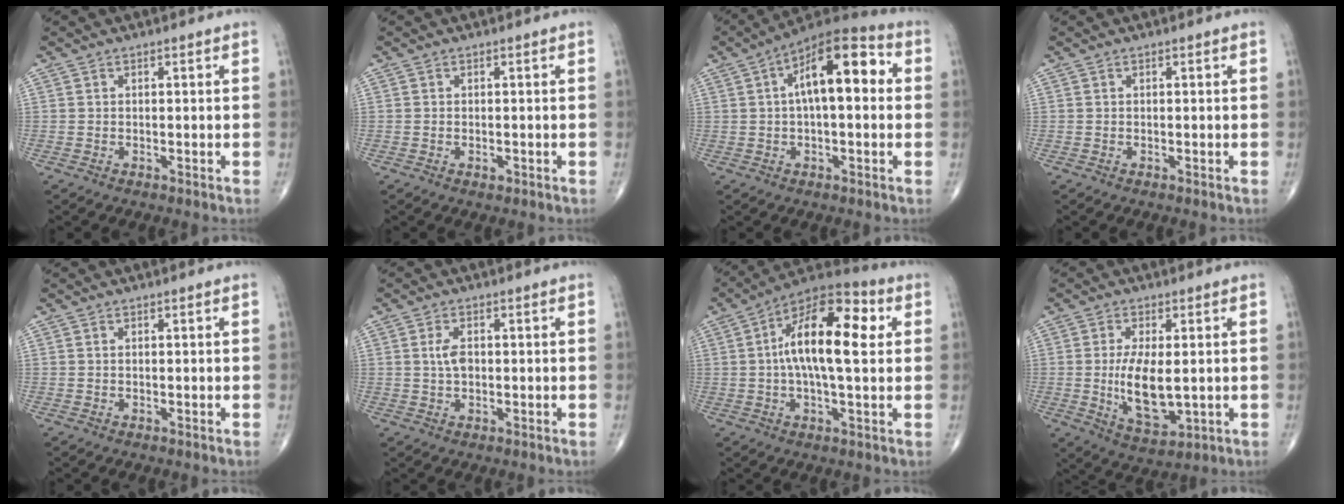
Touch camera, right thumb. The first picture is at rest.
{"total": 0.9, "force": [-0.4, 0.6, 0.6], "torque": [-0.009, -0.001, -0.004]}
{"total": 15.1, "force": [2.7, 6.5, 13.4], "torque": [-0.194, 0.035, 0.031]}
{"total": 0.0}
{"total": 0.0}
{"total": 3.2, "force": [0.3, 1.8, 2.6], "torque": [-0.048, 0.001, 0.004]}
{"total": 17.2, "force": [2.8, 6.9, 15.5], "torque": [-0.245, 0.027, 0.034]}
{"total": 10.3, "force": [-0.3, 4.6, 9.2], "torque": [-0.162, -0.022, 0.007]}